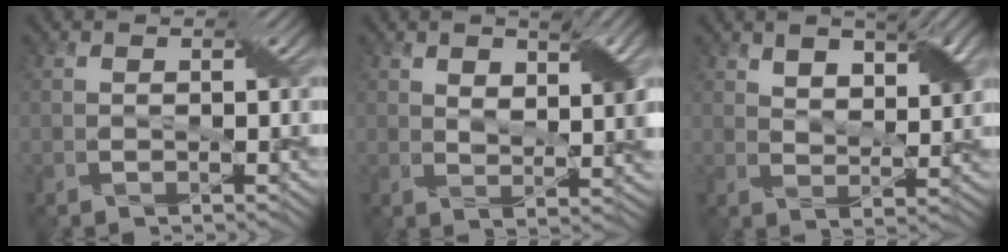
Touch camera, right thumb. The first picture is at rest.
{"total": 5.3, "force": [2.5, 2.0, 4.3], "torque": [-0.064, 0.003, 0.046]}
{"total": 5.6, "force": [3.5, 2.1, 3.9], "torque": [-0.066, 0.004, 0.061]}